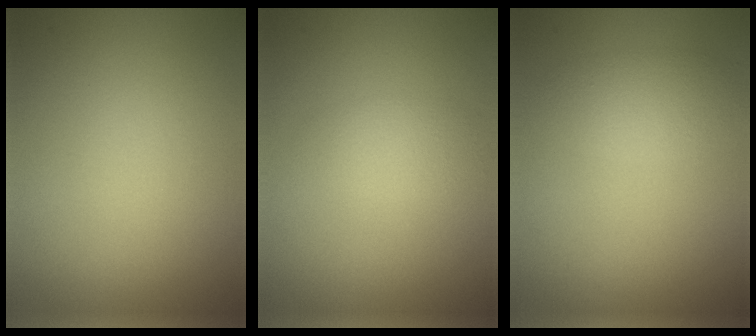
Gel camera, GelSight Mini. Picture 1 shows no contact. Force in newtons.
{"total": 1.8, "press": 1.8, "slide": 0.1}
{"total": 2.4, "press": 2.4, "slide": 0.1}